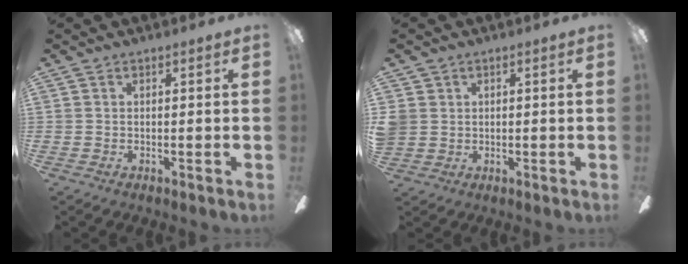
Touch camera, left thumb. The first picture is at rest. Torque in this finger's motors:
{"motor_torque": [0.25, 0.81, 0.44, -0.44, 0.05]}